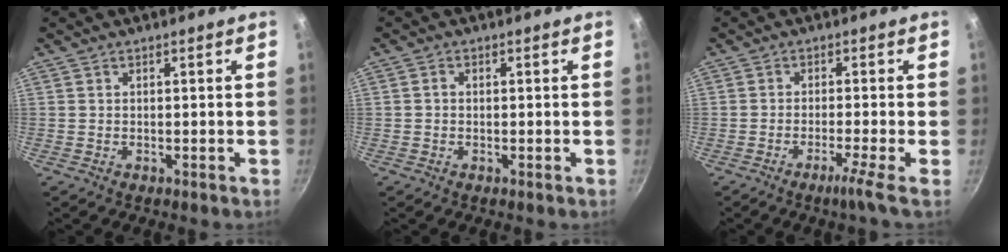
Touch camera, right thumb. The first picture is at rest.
{"total": 1.0, "force": [-0.1, 0.8, 0.5], "torque": [-0.009, 0.006, -0.002]}
{"total": 3.9, "force": [-2.1, -0.9, 3.1], "torque": [-0.070, 0.003, -0.040]}